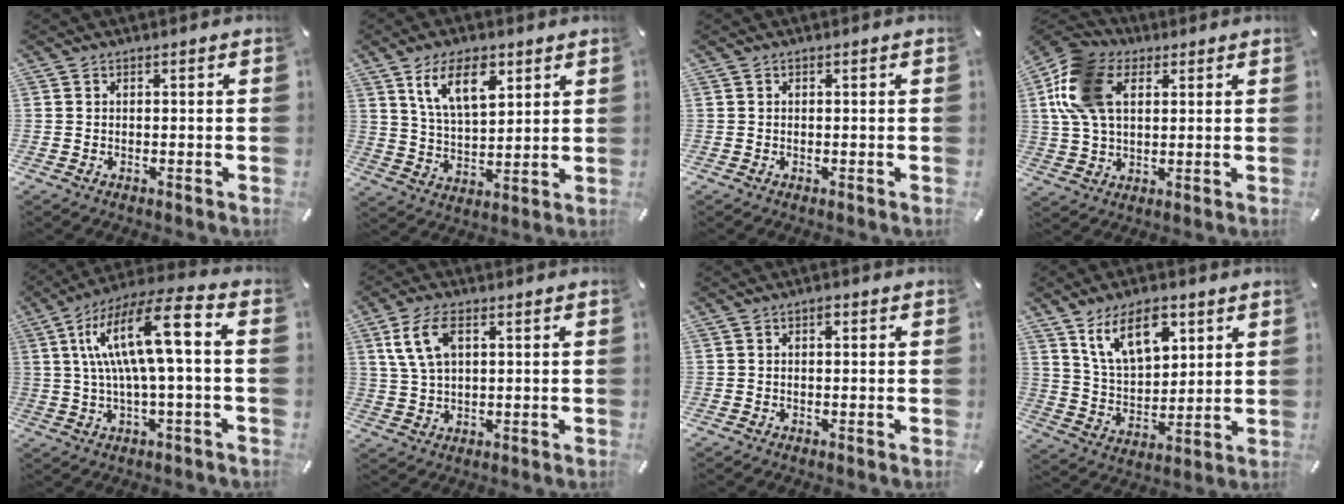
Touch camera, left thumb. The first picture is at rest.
{"total": 11.6, "force": [6.5, 5.9, 7.6], "torque": [-0.142, -0.010, 0.118]}
{"total": 0.0}
{"total": 15.3, "force": [4.8, 10.4, 10.1], "torque": [-0.243, 0.015, 0.089]}
{"total": 16.5, "force": [3.3, 4.3, 15.6], "torque": [-0.300, -0.003, 0.044]}
{"total": 7.6, "force": [3.0, 4.2, 5.6], "torque": [-0.132, 0.002, 0.054]}
{"total": 1.0, "force": [0.3, 0.6, 0.7], "torque": [-0.007, 0.002, 0.002]}
{"total": 13.1, "force": [7.6, 7.4, 7.7], "torque": [-0.131, -0.021, 0.139]}